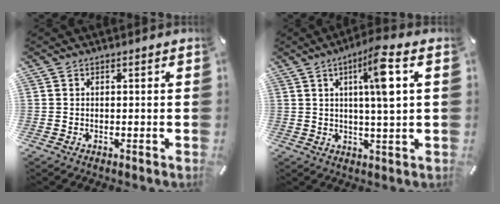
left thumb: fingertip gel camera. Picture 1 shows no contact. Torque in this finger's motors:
{"motor_torque": [0.34, 0.35, -0.02, 0.00, 0.26]}